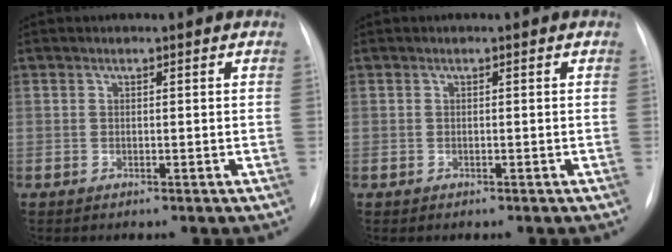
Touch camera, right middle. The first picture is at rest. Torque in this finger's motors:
{"motor_torque": [-0.39, -0.03, 0.01, 0.00]}